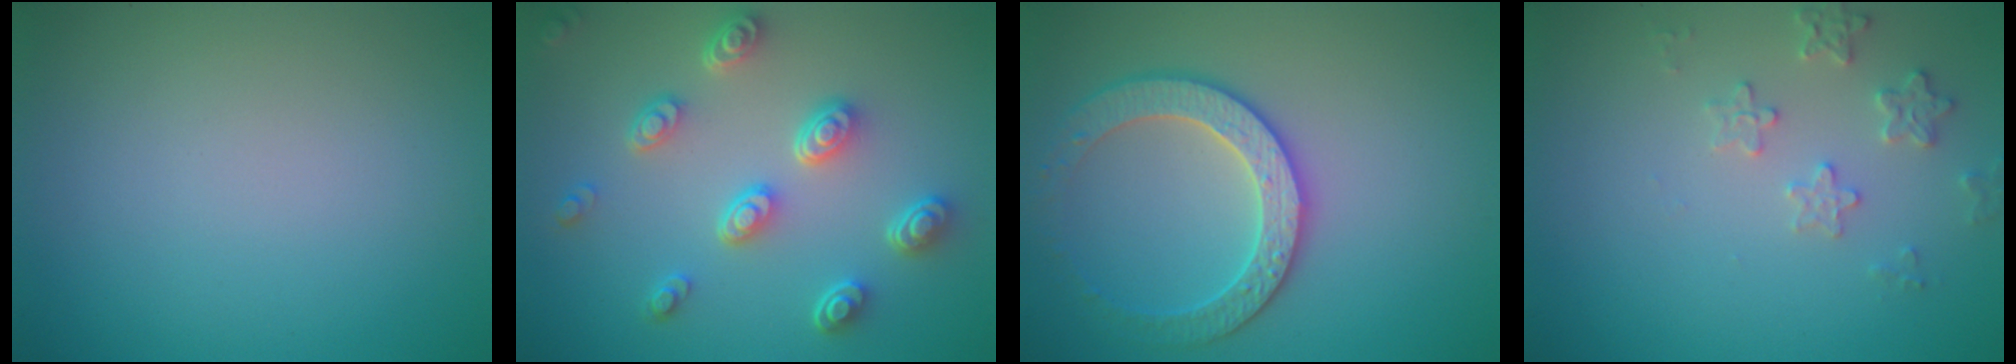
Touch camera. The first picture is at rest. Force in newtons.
{"total": 4.6, "press": 3.5, "slide": 2.9}
{"total": 3.6, "press": 3.6, "slide": 0.4}
{"total": 2.2, "press": 2.1, "slide": 0.4}